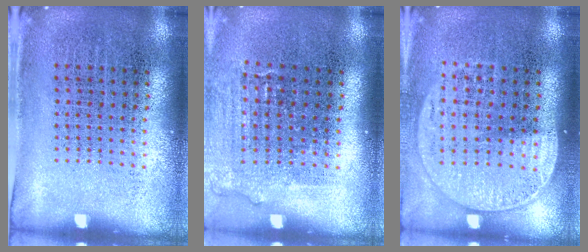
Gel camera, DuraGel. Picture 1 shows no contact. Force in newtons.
{"total": 1.1, "press": 1.1, "slide": 0.4}
{"total": 1.6, "press": 1.4, "slide": 0.7}